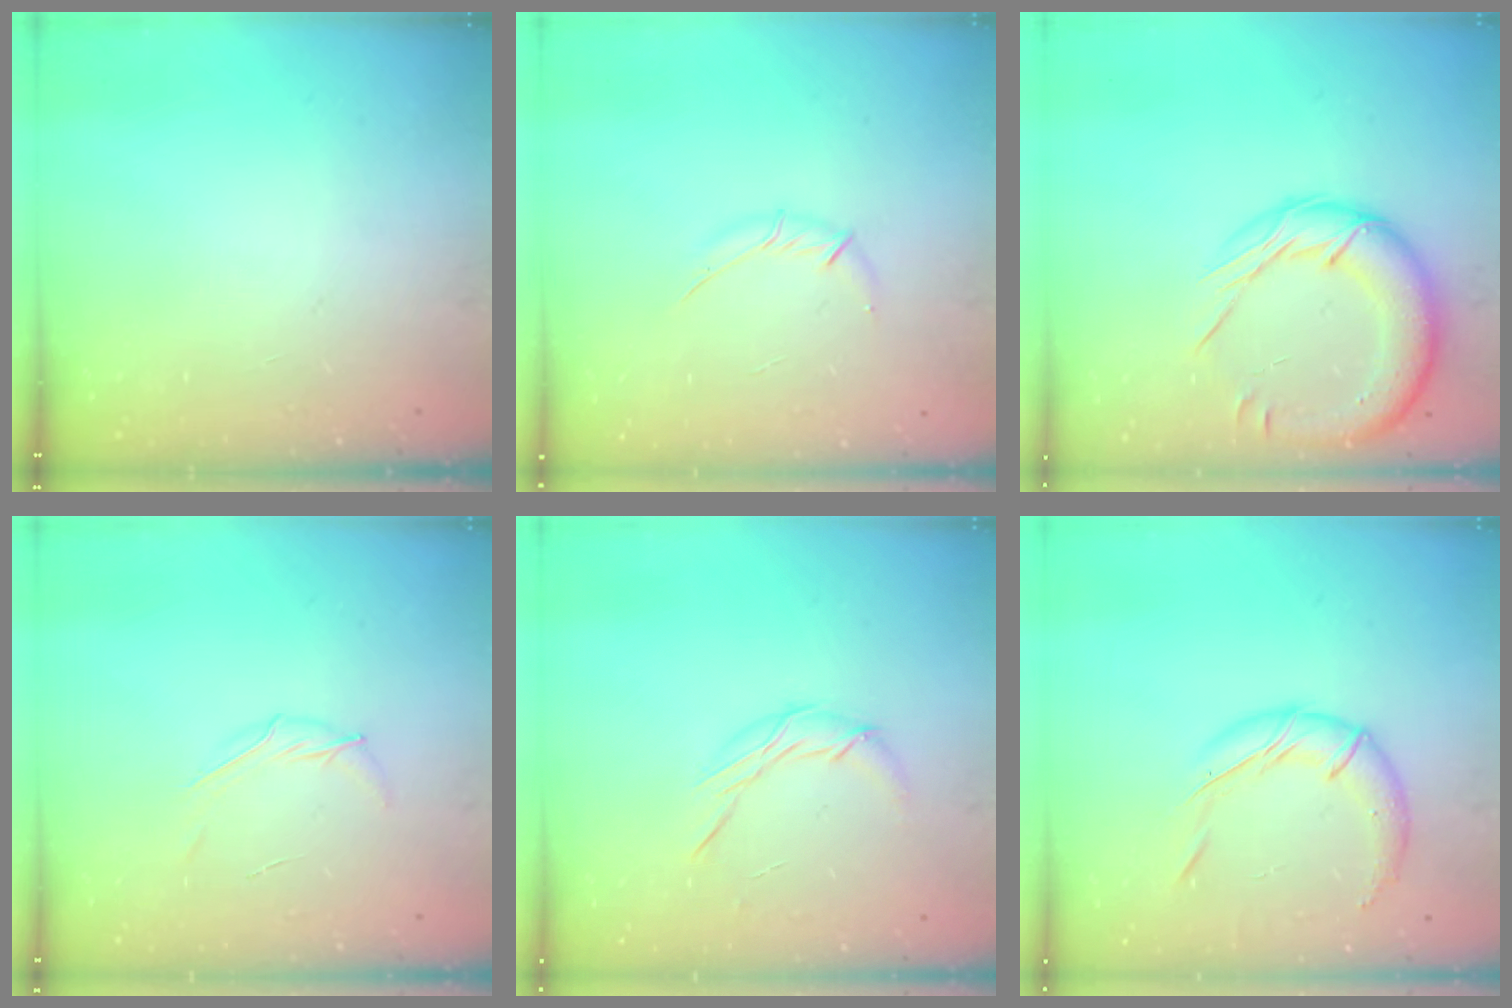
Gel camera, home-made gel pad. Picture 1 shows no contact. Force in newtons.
{"total": 4.1, "press": 4.0, "slide": 0.9}
{"total": 17.6, "press": 17.4, "slide": 2.5}
{"total": 5.2, "press": 5.0, "slide": 1.3}
{"total": 6.9, "press": 6.9, "slide": 0.4}
{"total": 13.2, "press": 13.2, "slide": 1.3}